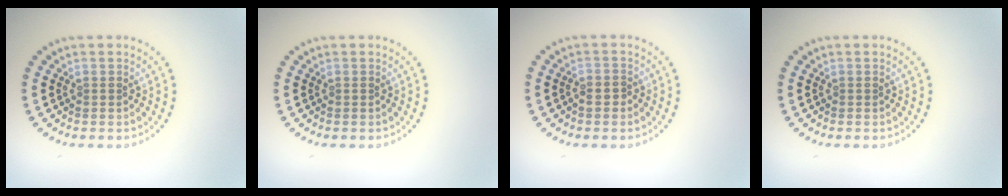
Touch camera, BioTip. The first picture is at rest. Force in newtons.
{"total": 0.0}
{"total": 0.9, "press": 0.8, "slide": 0.4}
{"total": 0.0}